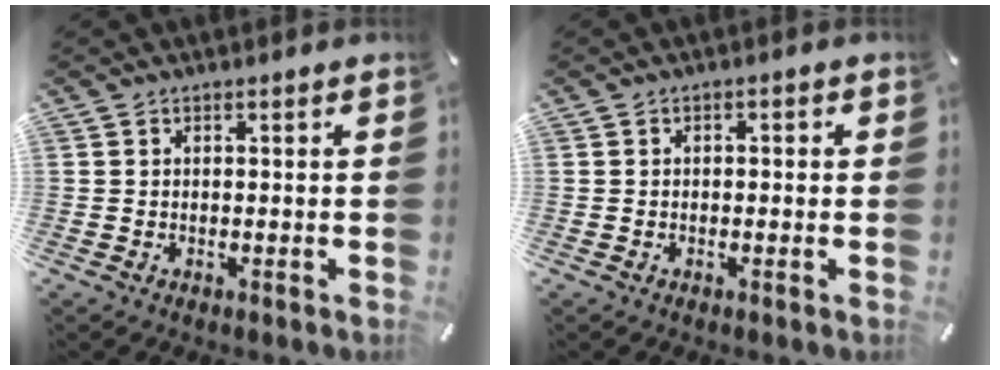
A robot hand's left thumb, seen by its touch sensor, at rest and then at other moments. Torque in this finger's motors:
{"motor_torque": [-0.28, -0.59, -0.01, 0.11, -0.01]}